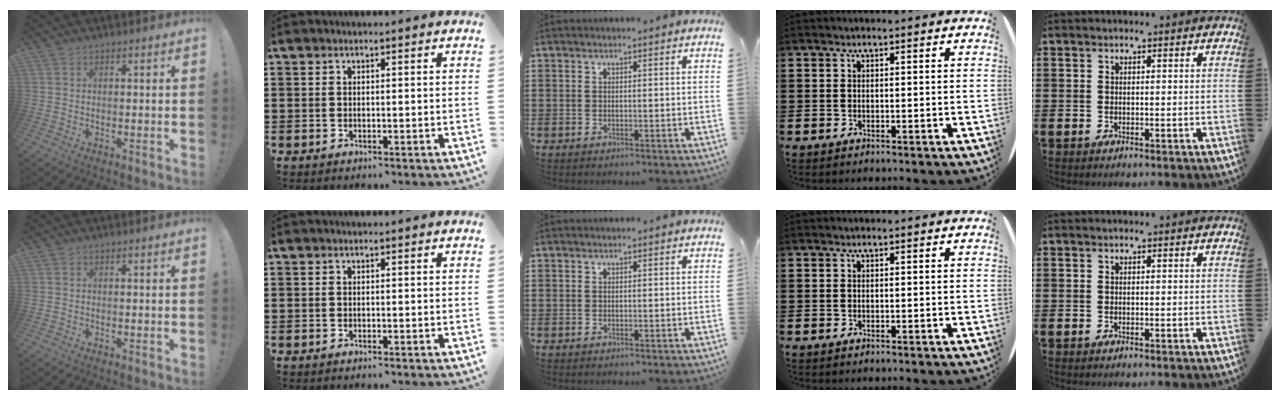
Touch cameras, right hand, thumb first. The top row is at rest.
{}